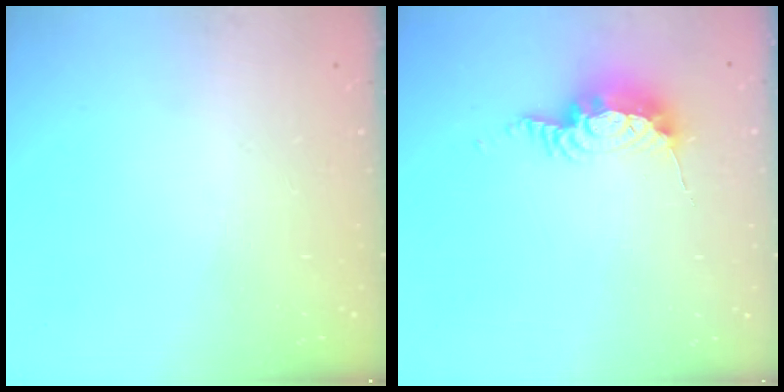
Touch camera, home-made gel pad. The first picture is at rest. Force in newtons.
{"total": 9.8, "press": 9.8, "slide": 1.0}